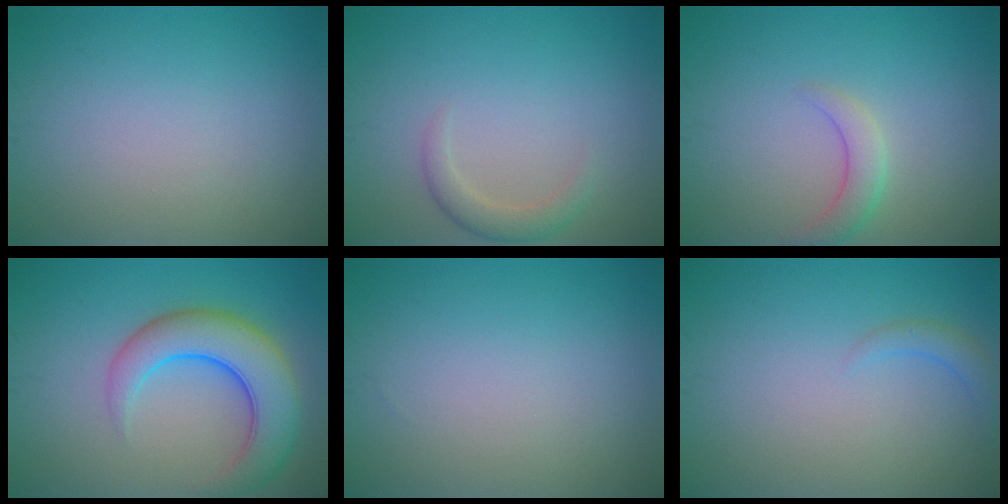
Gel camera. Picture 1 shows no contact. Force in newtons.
{"total": 1.9, "press": 1.9, "slide": 0.1}
{"total": 2.3, "press": 2.2, "slide": 0.1}
{"total": 7.3, "press": 7.3, "slide": 0.4}
{"total": 0.0}
{"total": 1.4, "press": 1.4, "slide": 0.2}